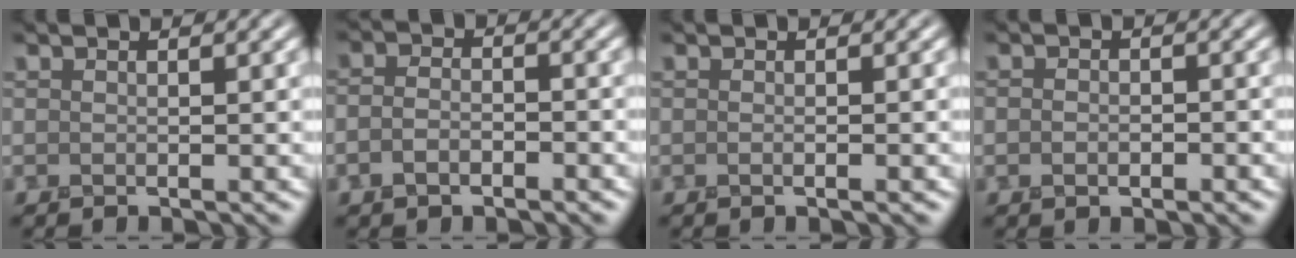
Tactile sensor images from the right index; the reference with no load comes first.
{"total": 2.4, "force": [-1.1, 1.4, 1.7], "torque": [-0.031, 0.000, -0.025]}
{"total": 1.2, "force": [-0.2, 0.4, 1.1], "torque": [-0.005, -0.003, -0.007]}
{"total": 1.8, "force": [-0.5, 1.1, 1.3], "torque": [-0.018, 0.000, -0.007]}